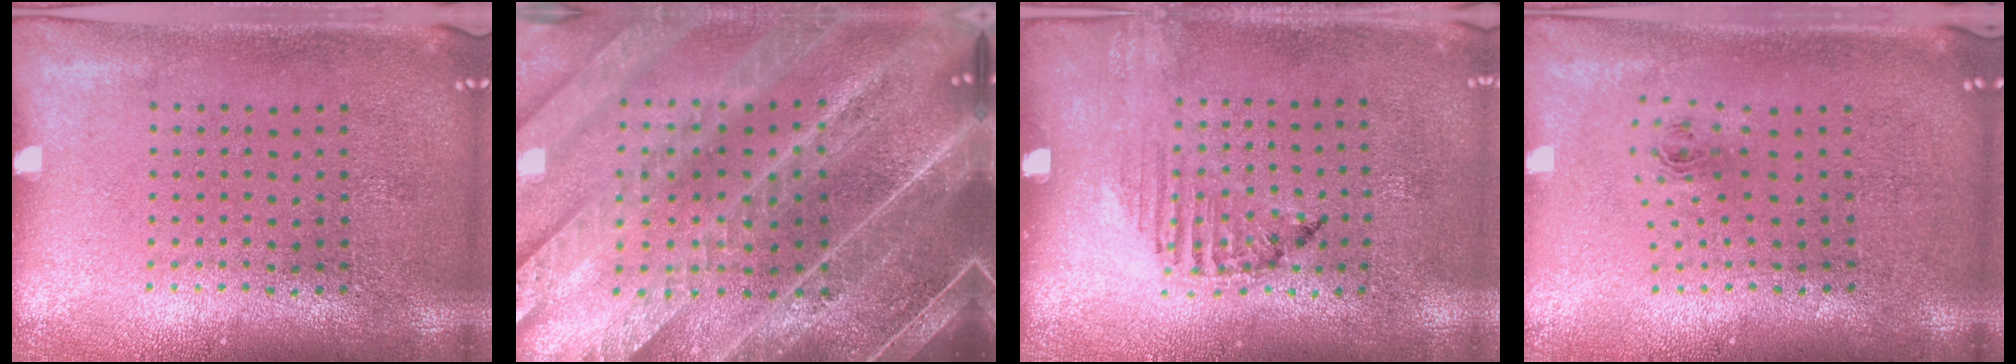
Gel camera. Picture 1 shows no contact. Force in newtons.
{"total": 5.5, "press": 4.7, "slide": 2.9}
{"total": 1.2, "press": 1.1, "slide": 0.4}
{"total": 0.9, "press": 0.4, "slide": 0.8}